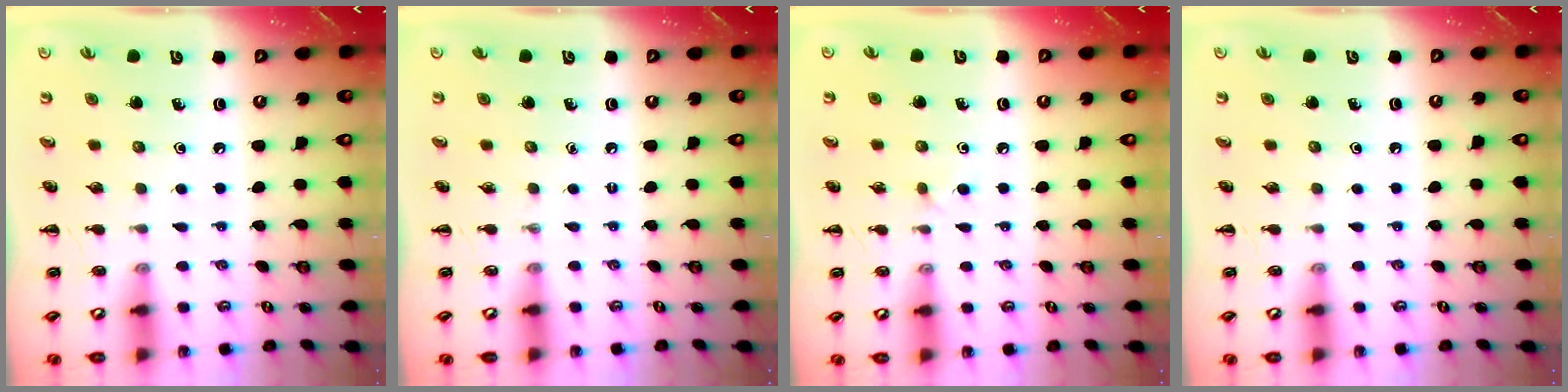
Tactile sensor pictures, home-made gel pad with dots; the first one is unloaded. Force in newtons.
{"total": 0.0}
{"total": 2.8, "press": 2.7, "slide": 1.0}
{"total": 0.0}